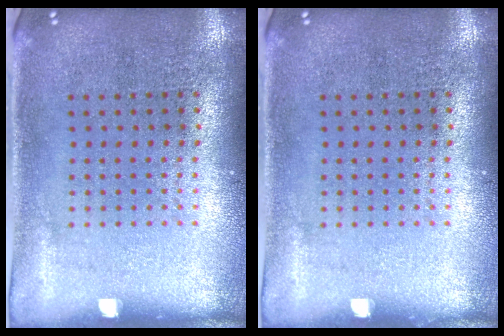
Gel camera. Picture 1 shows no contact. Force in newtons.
{"total": 0.0}